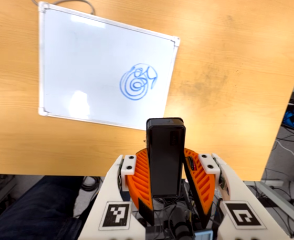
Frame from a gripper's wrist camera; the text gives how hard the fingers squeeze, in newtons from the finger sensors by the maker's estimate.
{"total": 4.6, "left": 4.5, "right": 4.7}